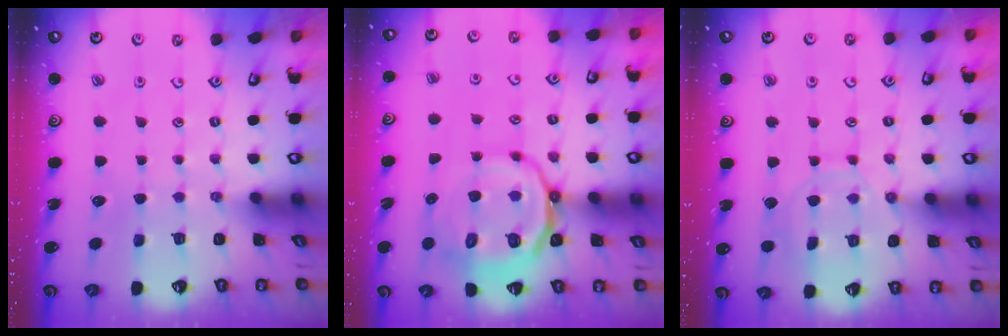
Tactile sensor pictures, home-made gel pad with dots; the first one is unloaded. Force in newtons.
{"total": 15.3, "press": 15.1, "slide": 2.6}
{"total": 10.3, "press": 10.2, "slide": 0.7}